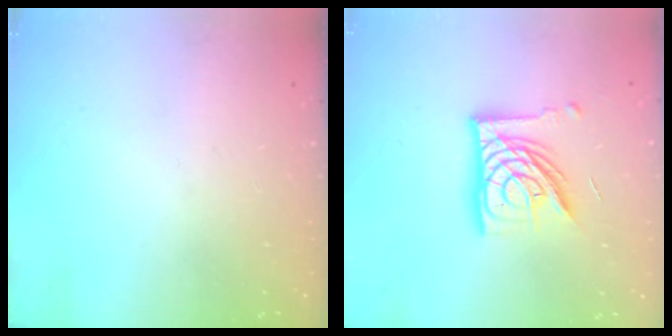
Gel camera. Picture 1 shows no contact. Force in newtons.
{"total": 14.7, "press": 14.6, "slide": 1.7}